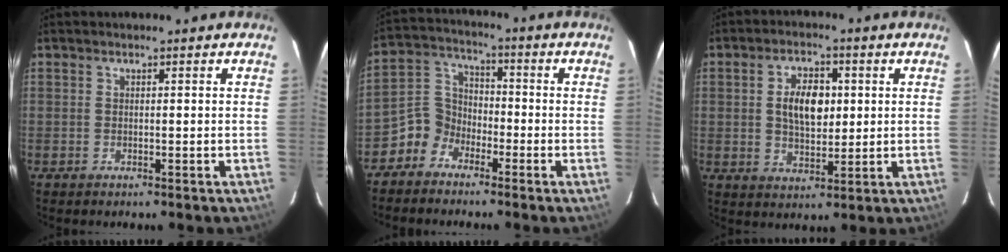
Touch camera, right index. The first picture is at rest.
{"total": 6.4, "force": [-4.1, 4.8, 0.9], "torque": [-0.023, 0.033, -0.096]}
{"total": 8.0, "force": [1.2, 4.5, 6.5], "torque": [-0.116, 0.011, 0.026]}